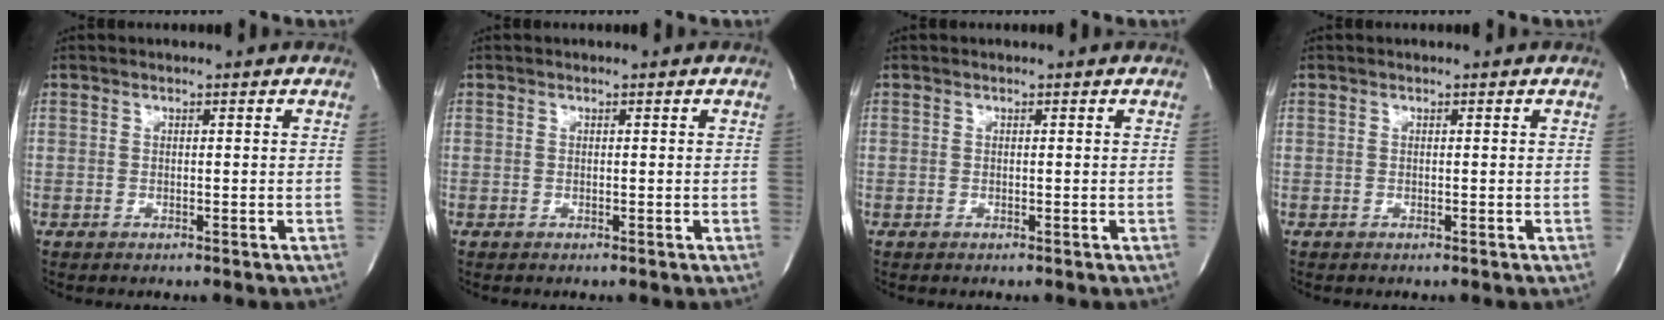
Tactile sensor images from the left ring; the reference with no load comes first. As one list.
[{"total": 0.0}, {"total": 0.0}, {"total": 0.0}]